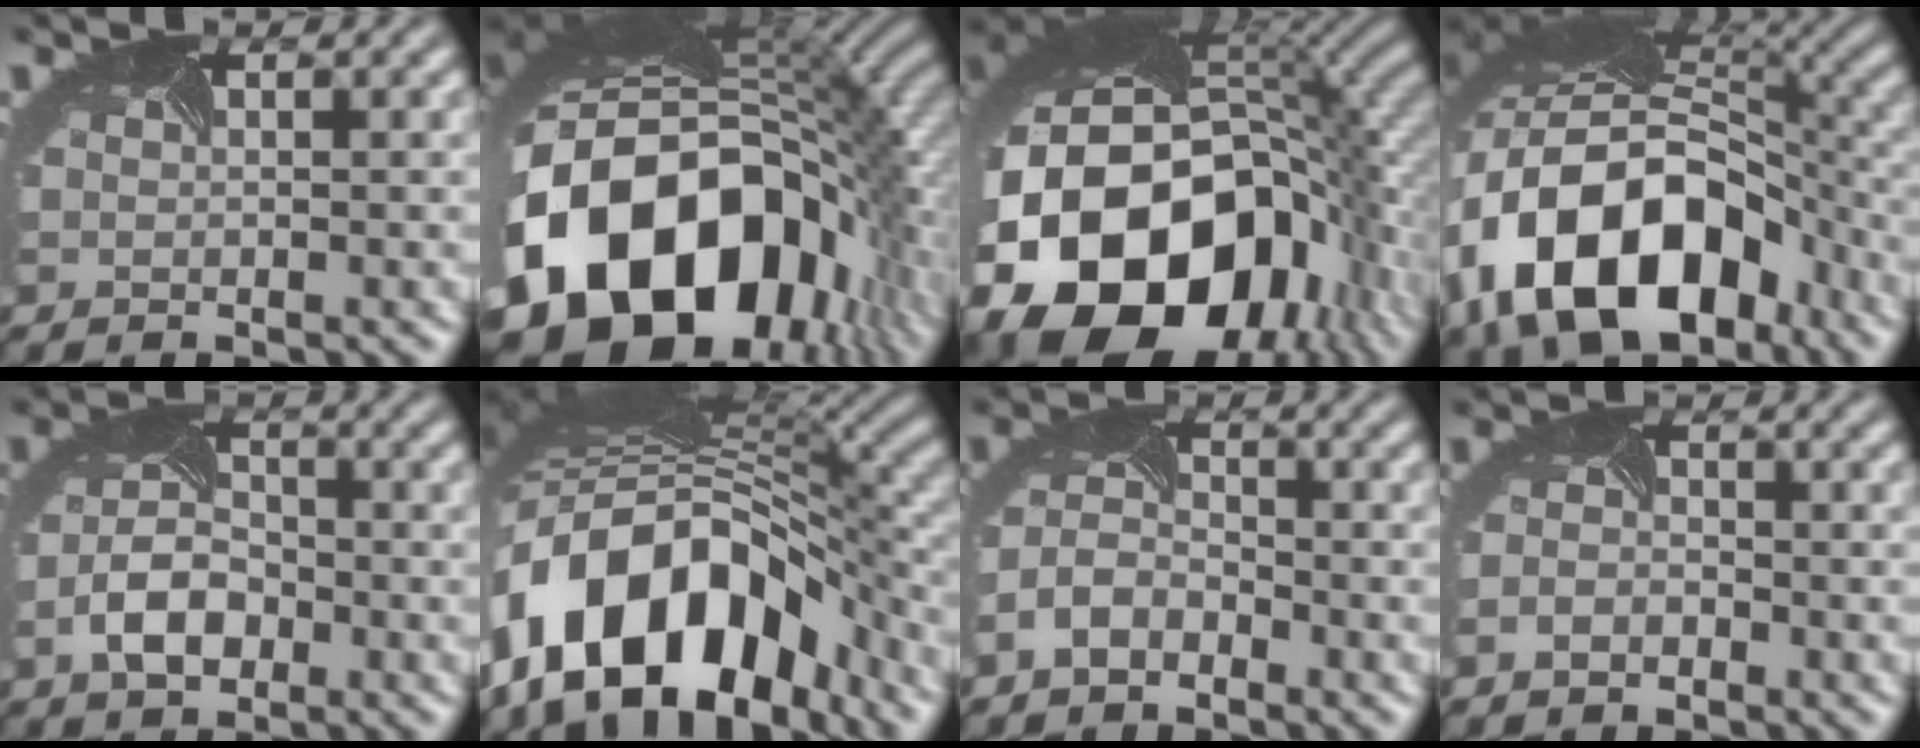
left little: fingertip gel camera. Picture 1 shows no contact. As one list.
[{"total": 19.0, "force": [-5.7, 12.6, 13.1], "torque": [-0.276, -0.042, -0.088]}, {"total": 20.9, "force": [-7.0, 14.0, 13.8], "torque": [-0.306, -0.060, -0.098]}, {"total": 15.4, "force": [-6.7, 9.8, 9.8], "torque": [-0.187, -0.007, -0.116]}, {"total": 4.1, "force": [-1.8, 2.4, 2.8], "torque": [-0.063, -0.005, -0.035]}, {"total": 14.5, "force": [-6.0, 8.6, 10.0], "torque": [-0.181, 0.005, -0.099]}, {"total": 3.3, "force": [-2.3, 1.8, 1.6], "torque": [-0.046, -0.001, -0.049]}, {"total": 1.6, "force": [-1.1, 0.8, 0.8], "torque": [-0.024, -0.005, -0.025]}]